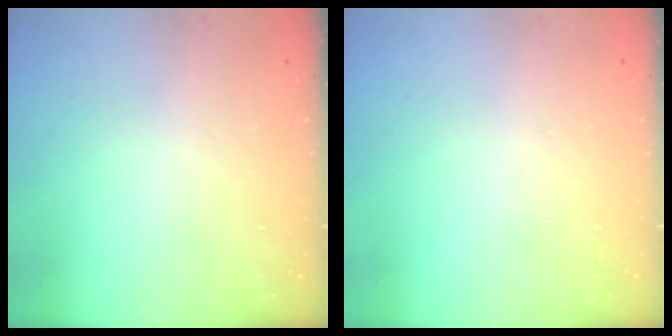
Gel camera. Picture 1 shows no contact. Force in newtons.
{"total": 0.0}